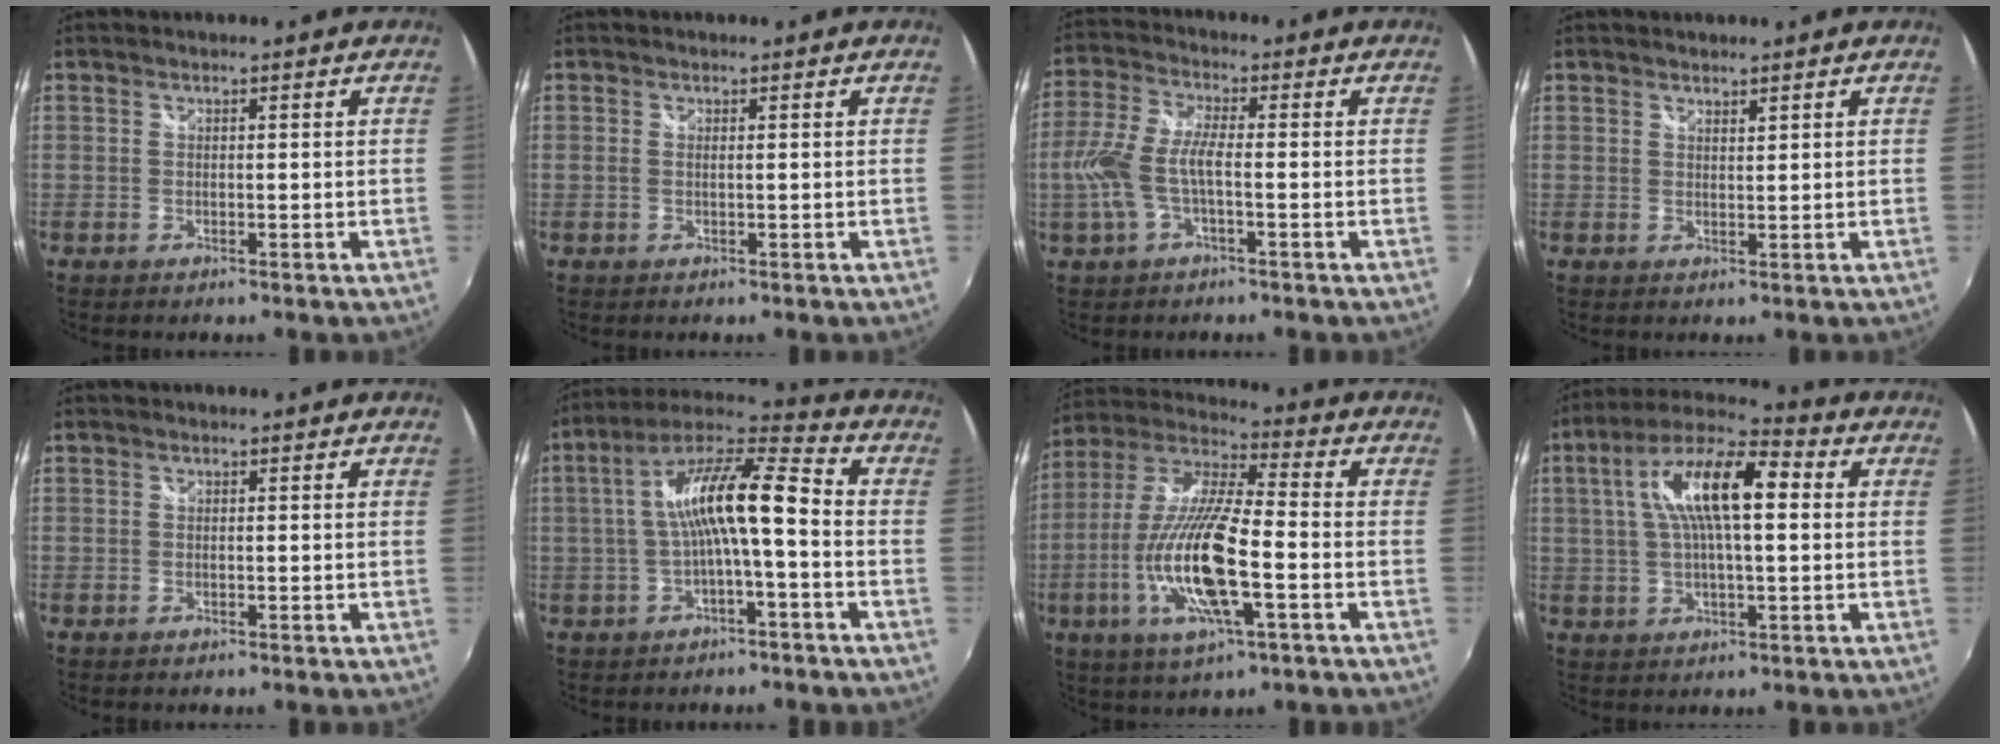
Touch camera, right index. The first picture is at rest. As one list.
[{"total": 0.6, "force": [0.0, -0.1, 0.6], "torque": [-0.013, 0.000, -0.001]}, {"total": 8.9, "force": [-2.0, 2.5, 8.3], "torque": [-0.185, 0.000, -0.037]}, {"total": 1.2, "force": [1.2, 0.1, 0.2], "torque": [-0.003, -0.002, 0.021]}, {"total": 0.0}, {"total": 12.3, "force": [-1.2, 2.4, 12.0], "torque": [-0.227, 0.027, -0.020]}, {"total": 18.7, "force": [-5.3, 4.2, 17.4], "torque": [-0.353, -0.019, -0.104]}, {"total": 14.8, "force": [2.9, 4.8, 13.7], "torque": [-0.250, 0.026, 0.042]}]